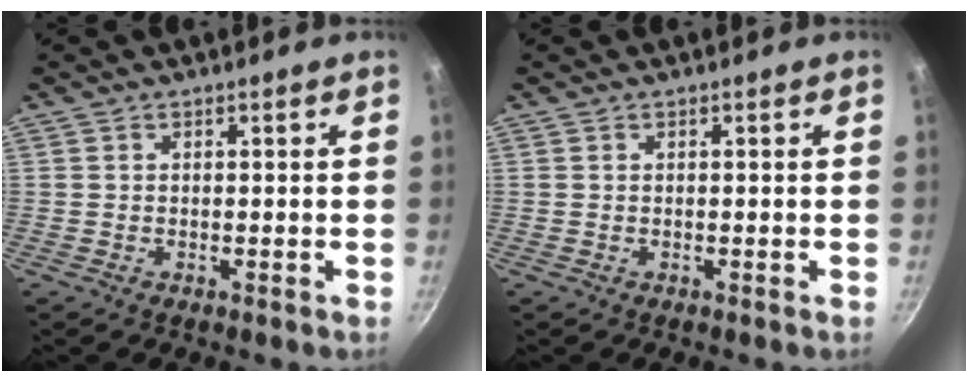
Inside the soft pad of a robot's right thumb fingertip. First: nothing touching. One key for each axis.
{"total": 0.0}